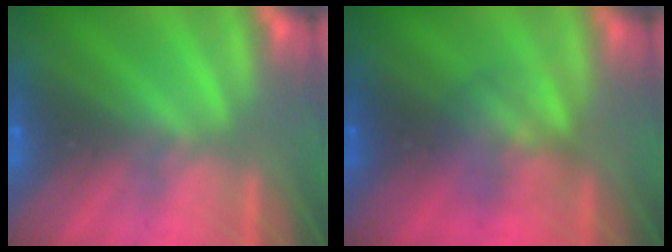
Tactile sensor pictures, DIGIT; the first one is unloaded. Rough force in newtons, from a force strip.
{"total": 2.9}